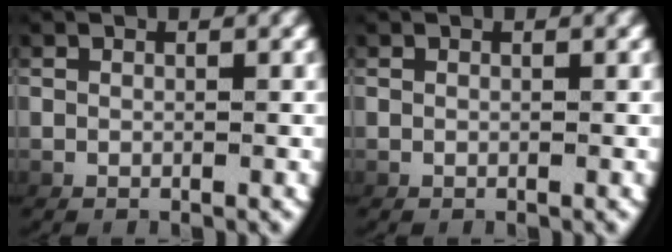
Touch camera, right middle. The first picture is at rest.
{"total": 0.0}